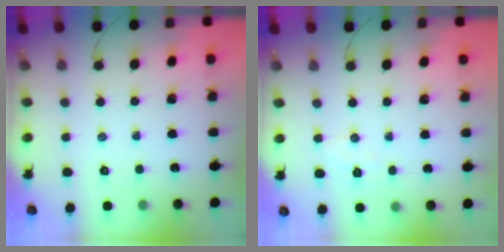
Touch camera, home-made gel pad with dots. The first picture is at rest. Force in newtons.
{"total": 4.5, "press": 4.4, "slide": 1.0}